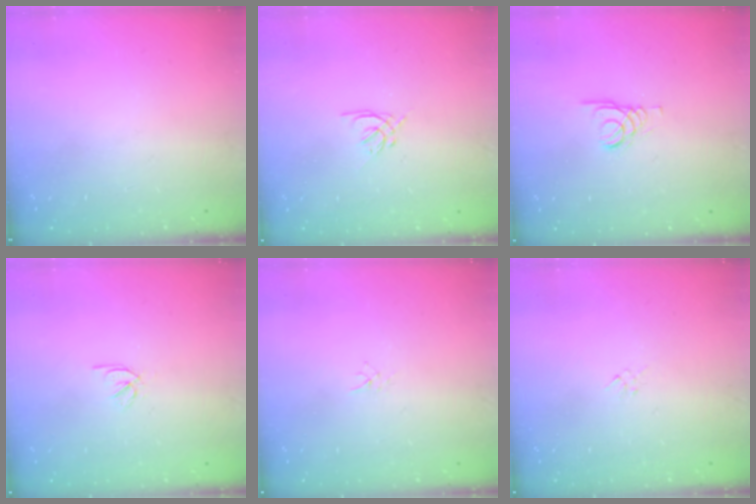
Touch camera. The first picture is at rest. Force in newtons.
{"total": 1.3, "press": 1.1, "slide": 0.6}
{"total": 1.5, "press": 1.4, "slide": 0.1}
{"total": 2.4, "press": 2.3, "slide": 0.7}
{"total": 2.0, "press": 2.0, "slide": 0.3}
{"total": 1.3, "press": 1.2, "slide": 0.5}